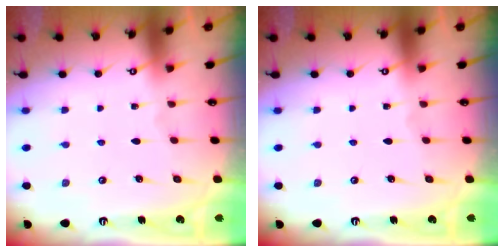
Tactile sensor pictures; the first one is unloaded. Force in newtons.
{"total": 0.0}